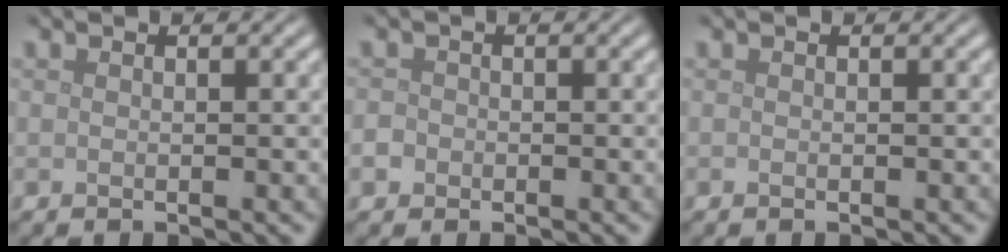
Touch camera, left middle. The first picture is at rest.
{"total": 1.4, "force": [-0.6, 1.2, 0.4], "torque": [-0.005, 0.000, -0.010]}
{"total": 0.0}